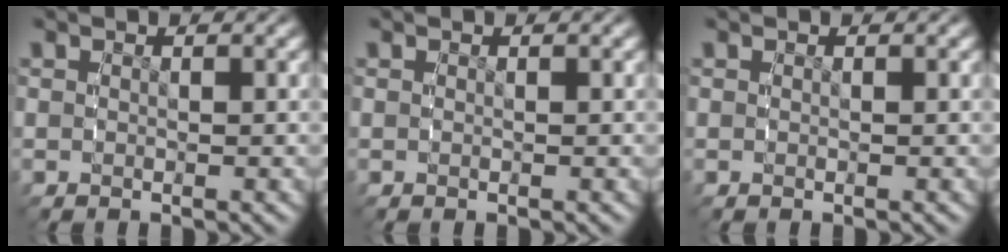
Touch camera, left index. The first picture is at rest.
{"total": 0.0}
{"total": 0.0}